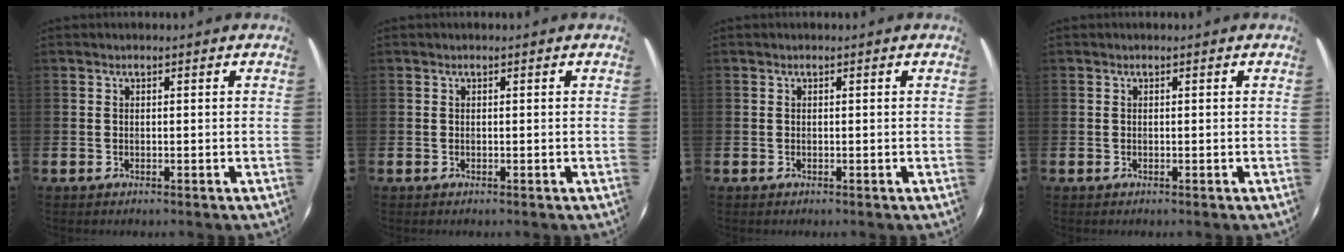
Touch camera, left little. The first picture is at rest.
{"total": 0.0}
{"total": 0.0}
{"total": 0.0}